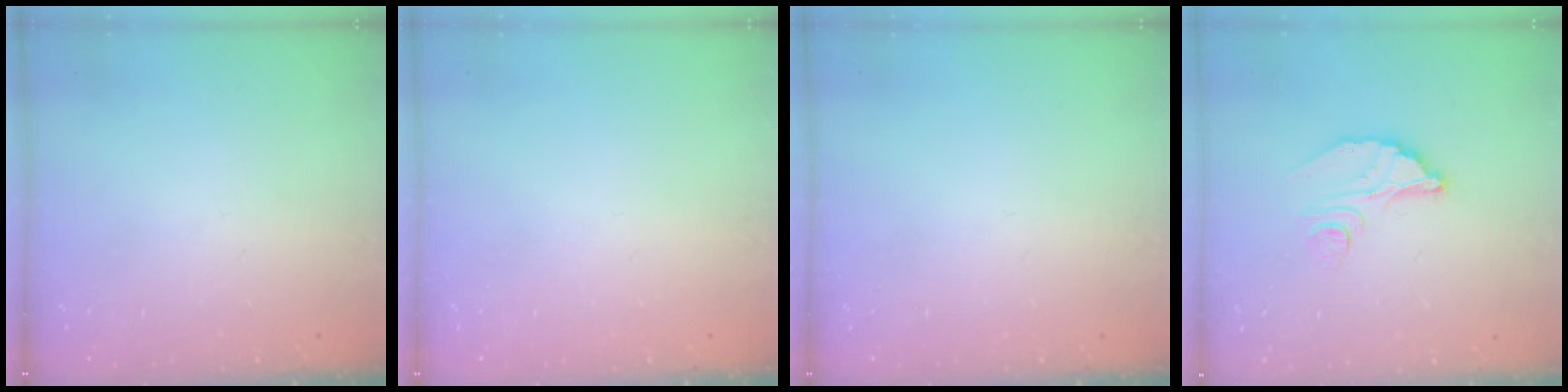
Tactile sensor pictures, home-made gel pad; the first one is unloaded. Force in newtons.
{"total": 0.0}
{"total": 0.0}
{"total": 7.6, "press": 7.6, "slide": 0.7}